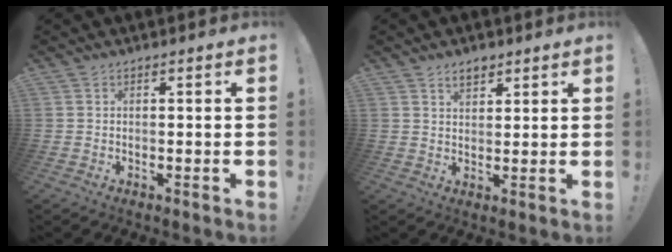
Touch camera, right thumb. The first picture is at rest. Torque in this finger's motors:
{"motor_torque": [-0.29, 0.41, 0.31, 0.21, 0.00]}